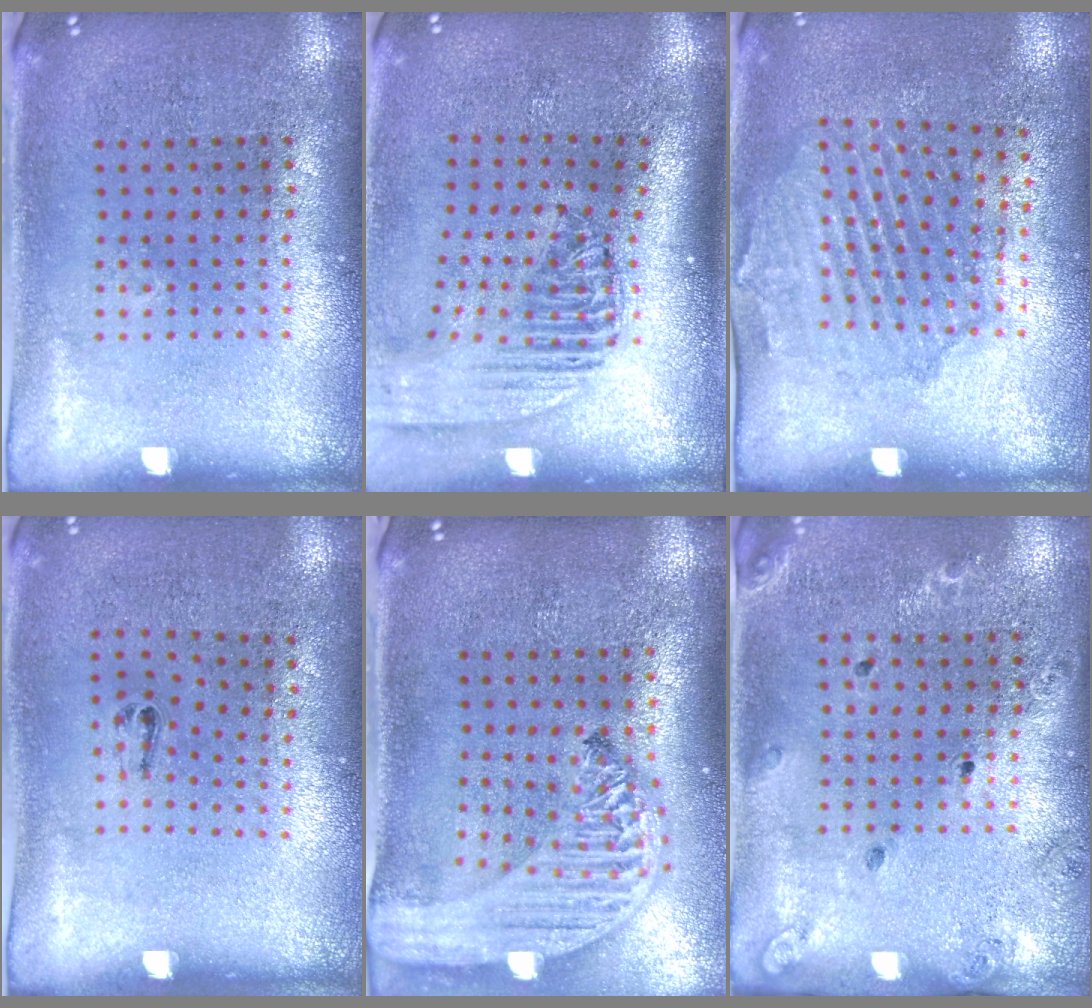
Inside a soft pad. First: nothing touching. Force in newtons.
{"total": 2.4, "press": 1.8, "slide": 1.5}
{"total": 1.6, "press": 1.5, "slide": 0.5}
{"total": 0.6, "press": 0.2, "slide": 0.5}
{"total": 3.2, "press": 2.5, "slide": 2.0}
{"total": 1.3, "press": 1.3, "slide": 0.3}